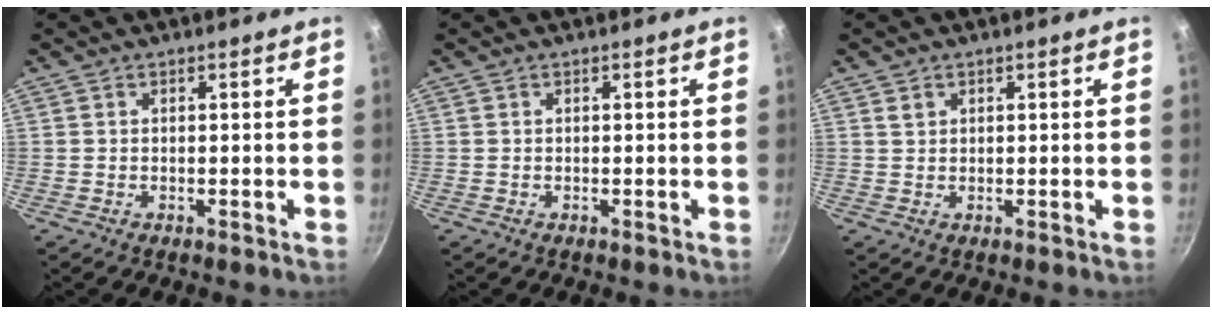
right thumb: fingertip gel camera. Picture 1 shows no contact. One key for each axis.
{"total": 0.0}
{"total": 1.2, "fx": 0.7, "fy": 0.9, "fz": 0.4, "tx": 0.001, "ty": -0.003, "tz": 0.013}